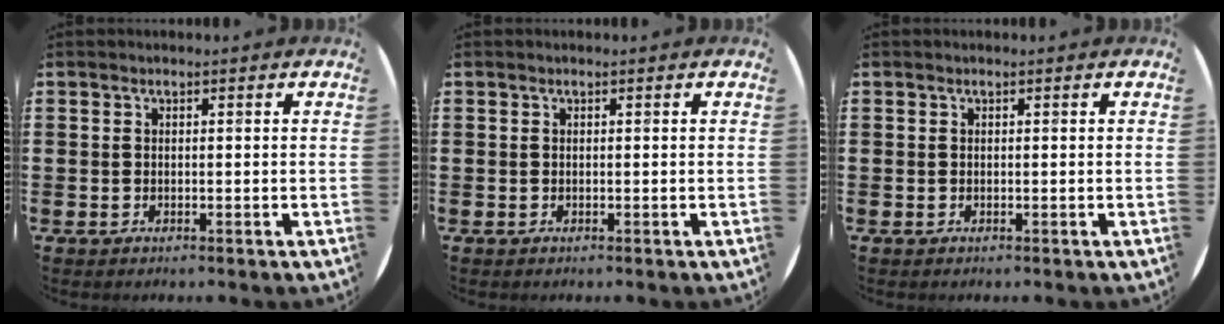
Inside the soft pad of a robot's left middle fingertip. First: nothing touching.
{"total": 0.0}
{"total": 0.0}